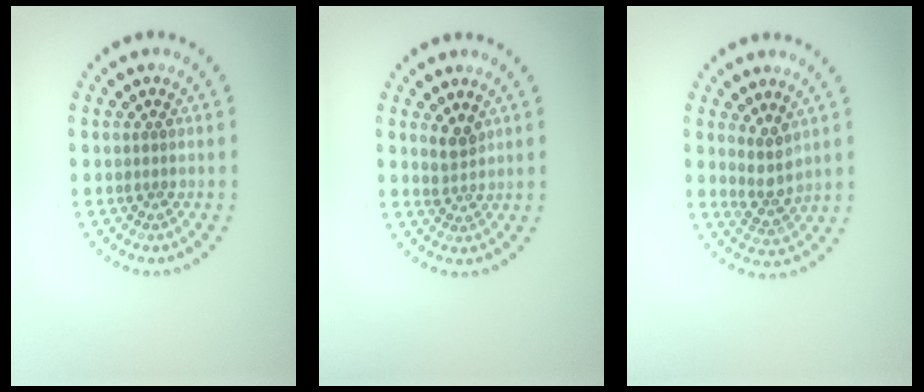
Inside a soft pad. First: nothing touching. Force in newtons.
{"total": 1.8, "press": 1.5, "slide": 1.0}
{"total": 2.5, "press": 2.1, "slide": 1.3}